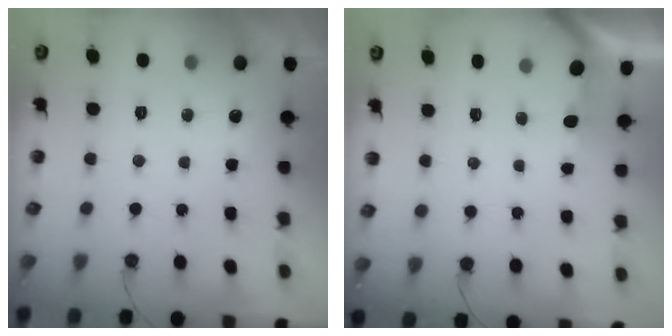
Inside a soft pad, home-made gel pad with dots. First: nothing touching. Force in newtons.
{"total": 2.4, "press": 2.4, "slide": 0.3}